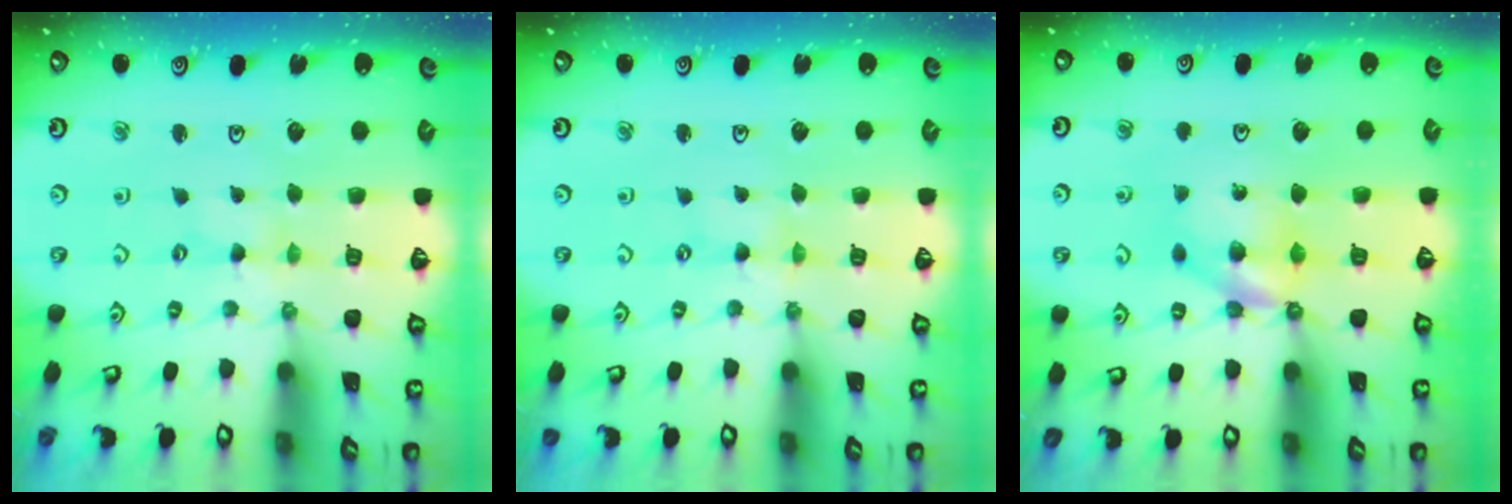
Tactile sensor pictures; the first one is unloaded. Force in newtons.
{"total": 0.0}
{"total": 9.7, "press": 9.7, "slide": 0.3}